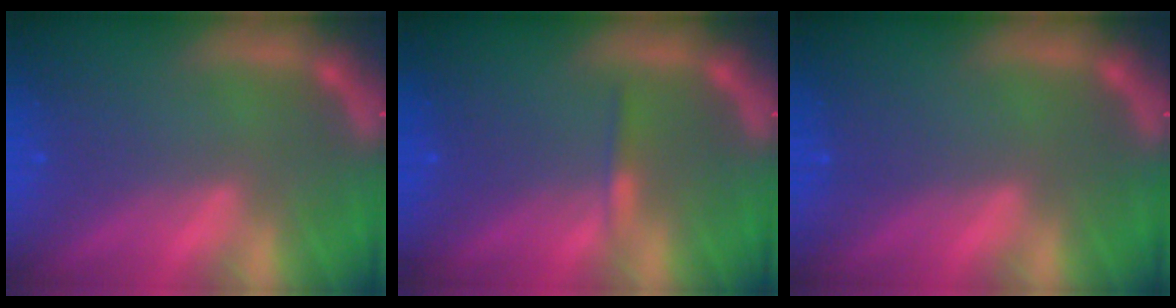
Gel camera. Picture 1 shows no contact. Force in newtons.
{"total": 0.9}
{"total": 0.0}